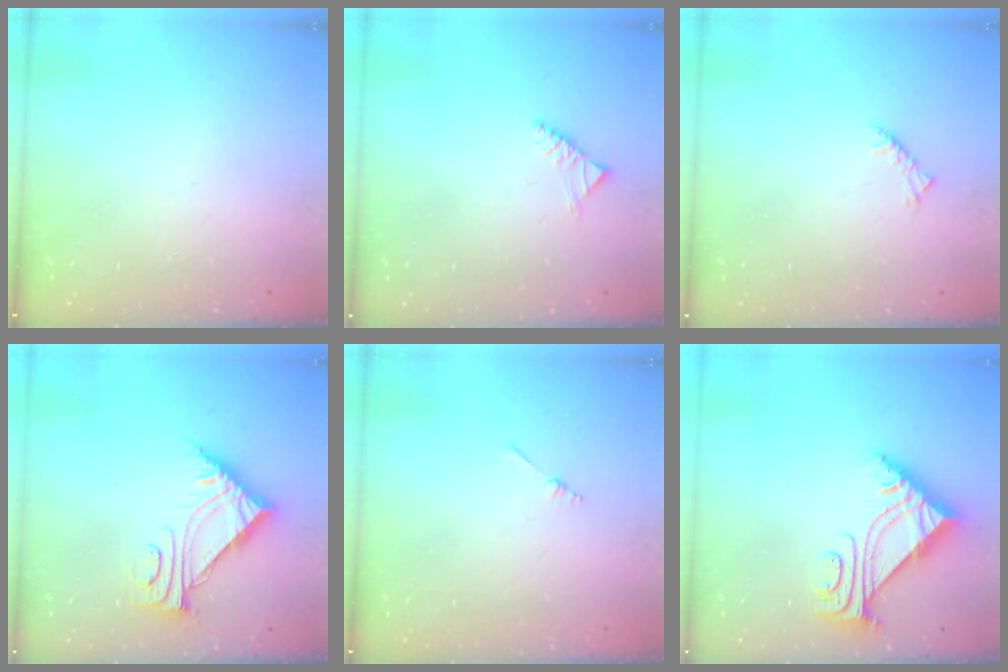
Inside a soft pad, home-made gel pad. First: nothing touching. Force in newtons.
{"total": 2.6, "press": 2.5, "slide": 0.8}
{"total": 2.5, "press": 2.4, "slide": 0.7}
{"total": 7.7, "press": 7.7, "slide": 0.4}
{"total": 1.3, "press": 1.3, "slide": 0.3}
{"total": 7.5, "press": 7.4, "slide": 0.8}